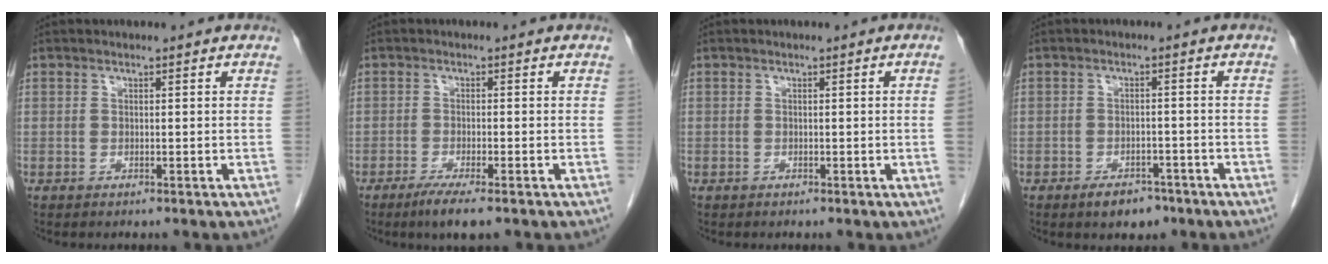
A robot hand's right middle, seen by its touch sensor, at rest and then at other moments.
{"total": 4.5, "force": [-3.0, 0.4, 3.3], "torque": [-0.058, -0.012, -0.049]}
{"total": 1.0, "force": [-0.1, -0.5, 0.9], "torque": [-0.003, 0.000, -0.003]}
{"total": 4.0, "force": [-2.8, 2.1, 2.0], "torque": [-0.029, 0.003, -0.034]}